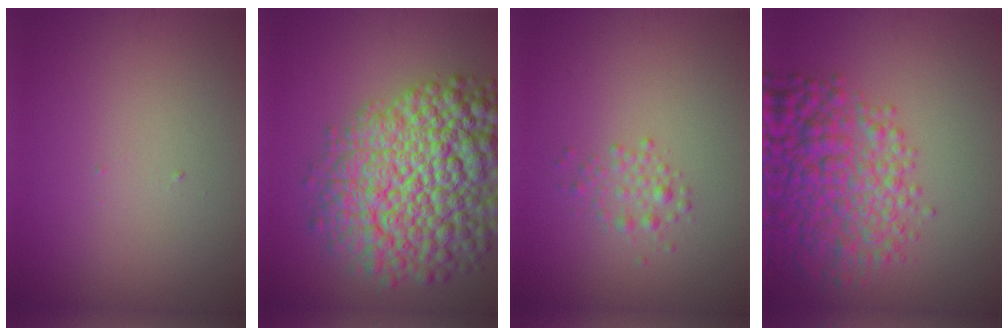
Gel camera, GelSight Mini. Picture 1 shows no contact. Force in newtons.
{"total": 13.3, "press": 13.3, "slide": 0.5}
{"total": 2.2, "press": 2.2, "slide": 0.0}
{"total": 6.8, "press": 6.8, "slide": 0.2}